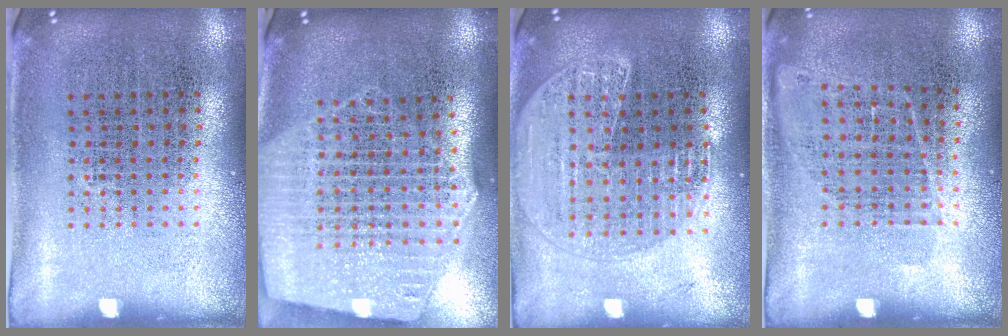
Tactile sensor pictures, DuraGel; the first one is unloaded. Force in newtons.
{"total": 2.7, "press": 2.3, "slide": 1.4}
{"total": 1.7, "press": 1.6, "slide": 0.6}
{"total": 0.9, "press": 0.7, "slide": 0.5}